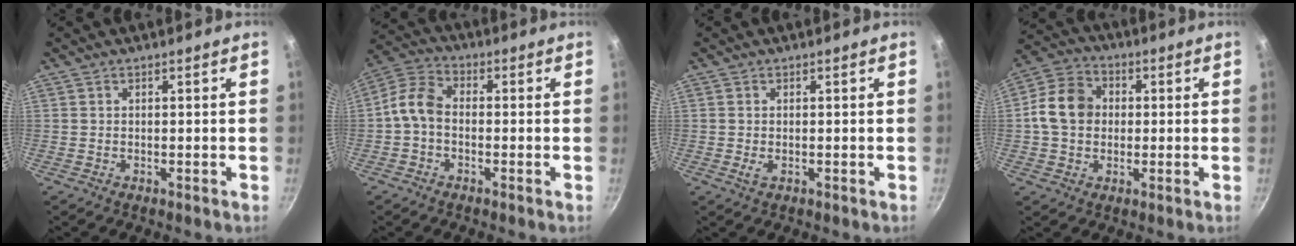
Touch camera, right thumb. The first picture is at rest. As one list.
[{"total": 8.7, "force": [-1.5, 5.9, 6.2], "torque": [-0.112, 0.035, -0.048]}, {"total": 1.3, "force": [-0.3, 0.7, 1.1], "torque": [-0.024, -0.001, -0.003]}, {"total": 10.3, "force": [0.4, 8.4, 6.0], "torque": [-0.082, 0.016, -0.012]}]